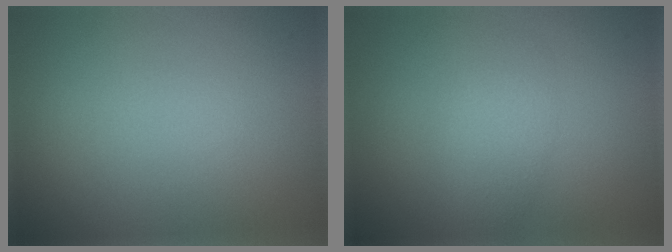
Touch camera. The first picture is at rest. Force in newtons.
{"total": 1.5, "press": 1.5, "slide": 0.0}